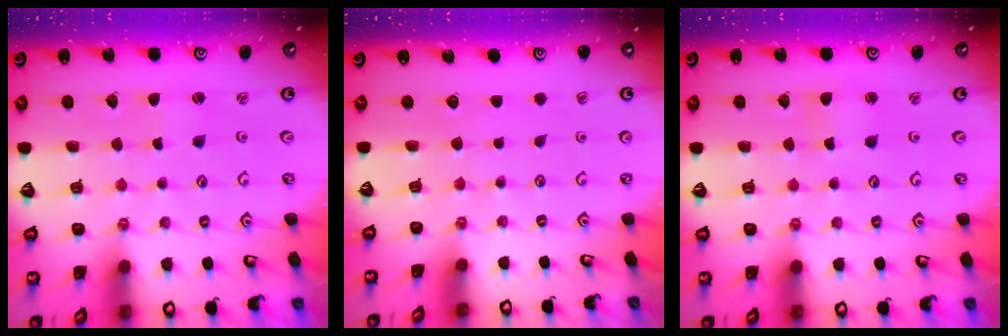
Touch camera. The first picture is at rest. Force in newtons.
{"total": 0.0}
{"total": 1.2, "press": 1.2, "slide": 0.2}